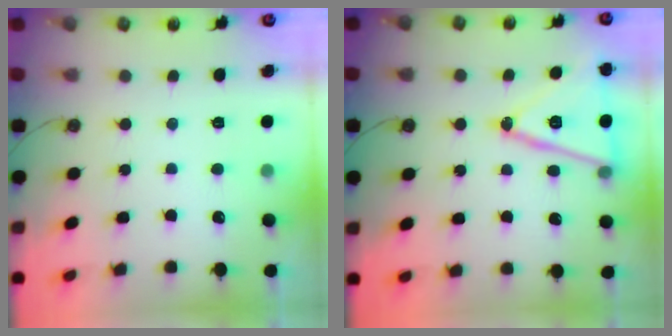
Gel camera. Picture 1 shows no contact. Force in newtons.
{"total": 17.0, "press": 16.6, "slide": 3.4}